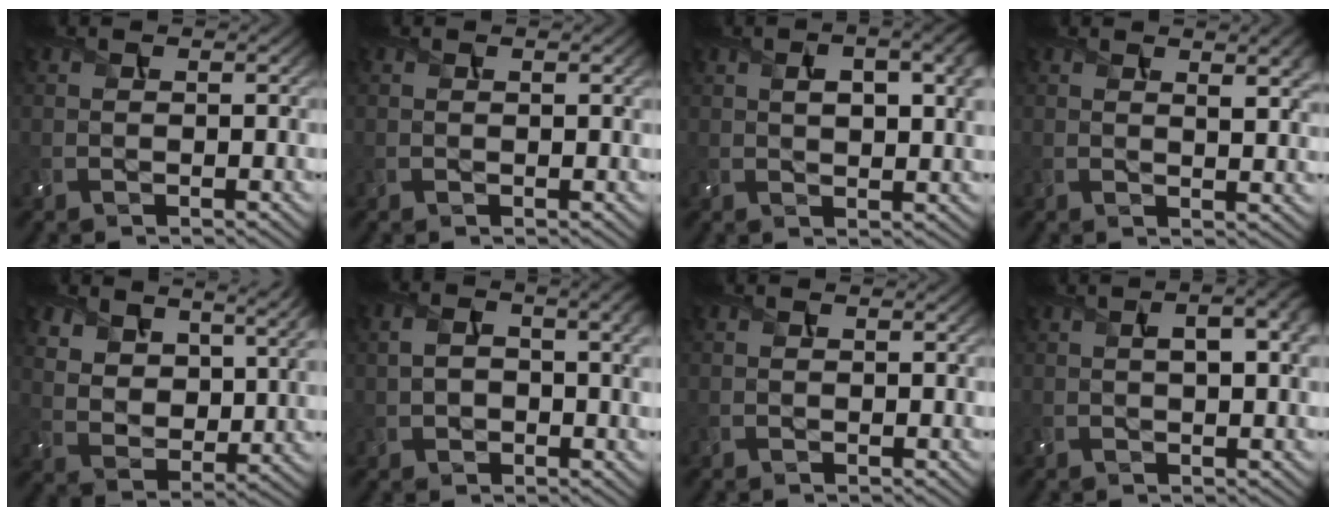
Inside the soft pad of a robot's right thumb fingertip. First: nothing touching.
{"total": 0.7, "force": [0.4, 0.2, 0.6], "torque": [-0.011, 0.000, 0.006]}
{"total": 9.0, "force": [2.8, 4.0, 7.6], "torque": [-0.120, 0.010, 0.043]}
{"total": 4.2, "force": [2.2, 1.3, 3.4], "torque": [-0.053, 0.000, 0.039]}
{"total": 10.5, "force": [7.3, 5.5, 5.2], "torque": [-0.129, -0.014, 0.127]}
{"total": 7.5, "force": [0.9, 4.8, 5.7], "torque": [-0.103, -0.004, 0.023]}
{"total": 0.0}
{"total": 6.1, "force": [1.8, 2.1, 5.4], "torque": [-0.082, 0.014, 0.023]}